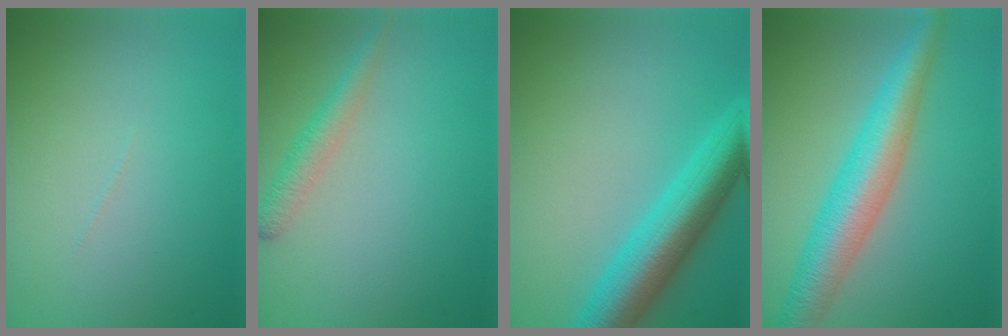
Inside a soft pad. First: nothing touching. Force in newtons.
{"total": 2.2, "press": 2.2, "slide": 0.1}
{"total": 8.2, "press": 8.2, "slide": 0.2}
{"total": 6.7, "press": 6.7, "slide": 0.3}